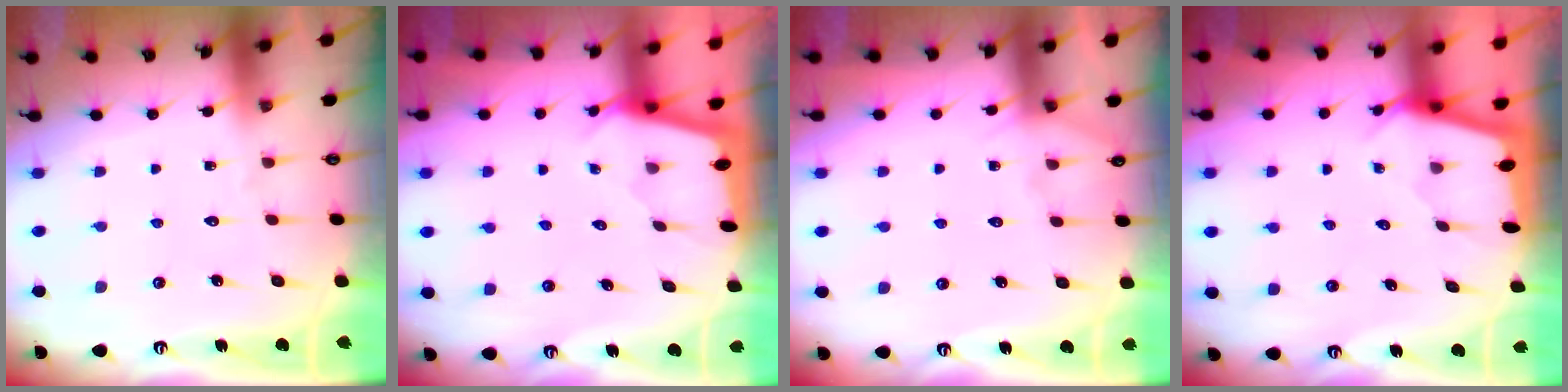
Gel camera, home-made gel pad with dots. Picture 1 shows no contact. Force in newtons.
{"total": 1.8, "press": 1.8, "slide": 0.1}
{"total": 3.4, "press": 3.4, "slide": 0.5}
{"total": 2.1, "press": 2.1, "slide": 0.3}